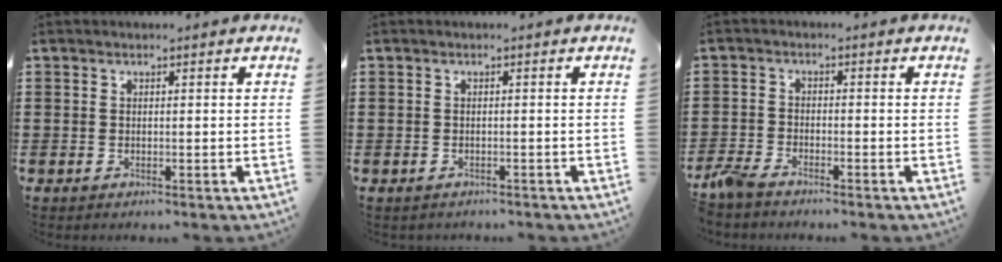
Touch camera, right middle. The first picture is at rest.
{"total": 0.5, "force": [-0.5, 0.1, 0.0], "torque": [-0.002, -0.001, -0.012]}
{"total": 3.1, "force": [-2.8, 0.6, 1.2], "torque": [-0.049, -0.005, -0.066]}